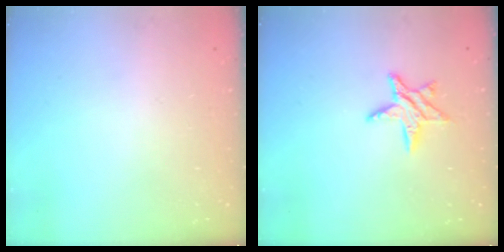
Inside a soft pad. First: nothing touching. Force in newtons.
{"total": 7.6, "press": 7.6, "slide": 0.3}